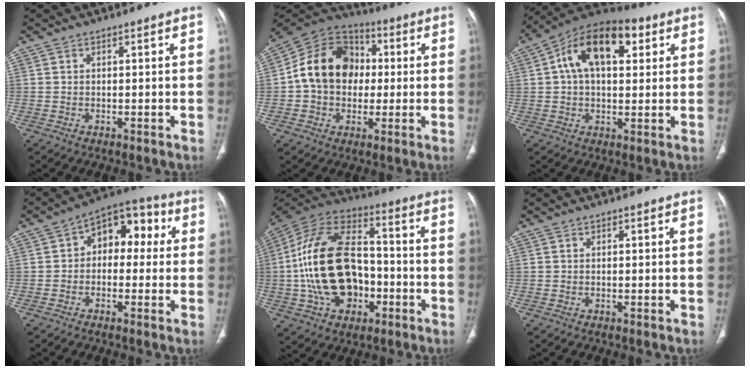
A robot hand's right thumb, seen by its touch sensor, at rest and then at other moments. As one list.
[{"total": 16.6, "force": [0.7, 13.1, 10.1], "torque": [-0.142, 0.031, 0.003]}, {"total": 16.8, "force": [5.2, 9.4, 12.9], "torque": [-0.184, 0.022, 0.076]}, {"total": 11.1, "force": [1.5, 7.3, 8.2], "torque": [-0.065, 0.039, 0.005]}, {"total": 23.7, "force": [-3.6, 15.8, 17.4], "torque": [-0.316, 0.035, -0.057]}, {"total": 0.0}]